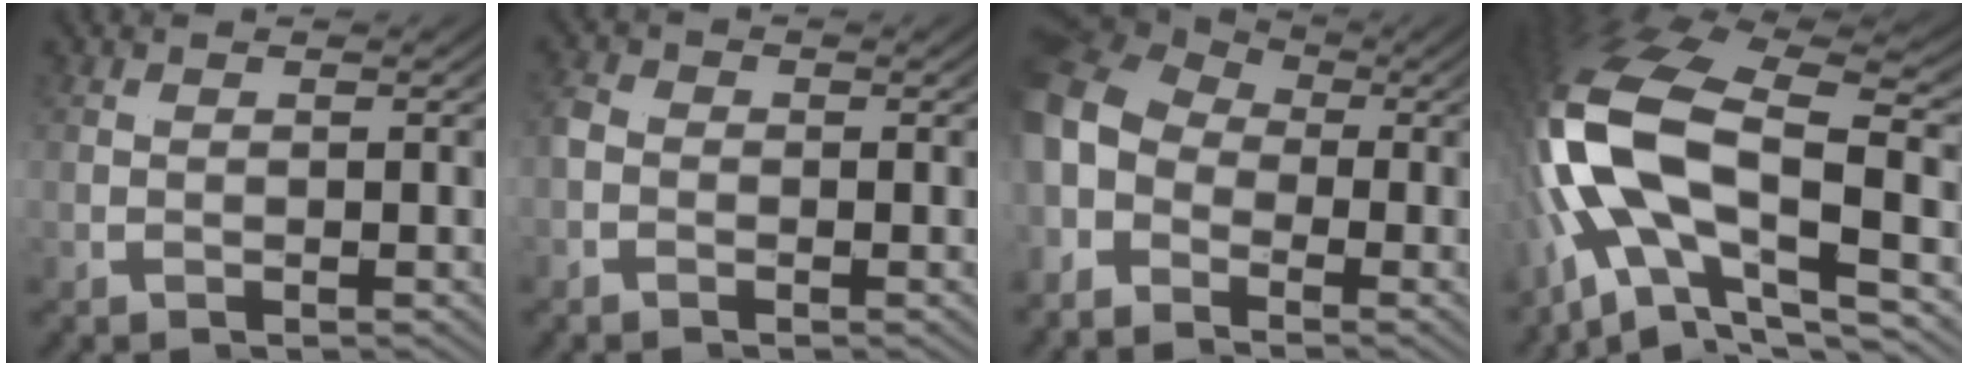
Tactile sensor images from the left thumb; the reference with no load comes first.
{"total": 2.2, "force": [-0.6, 2.1, 0.1], "torque": [-0.023, -0.009, -0.014]}
{"total": 6.3, "force": [1.2, 4.4, 4.4], "torque": [-0.095, 0.024, -0.005]}
{"total": 12.0, "force": [-0.3, 6.4, 10.1], "torque": [-0.236, 0.011, -0.020]}